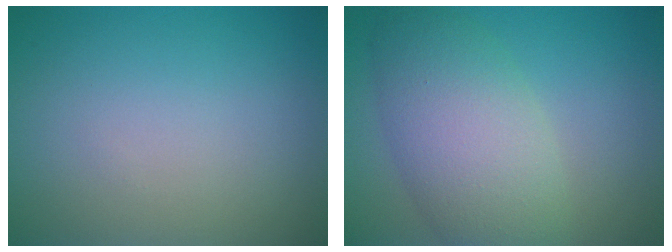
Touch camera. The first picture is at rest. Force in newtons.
{"total": 7.2, "press": 7.2, "slide": 0.5}